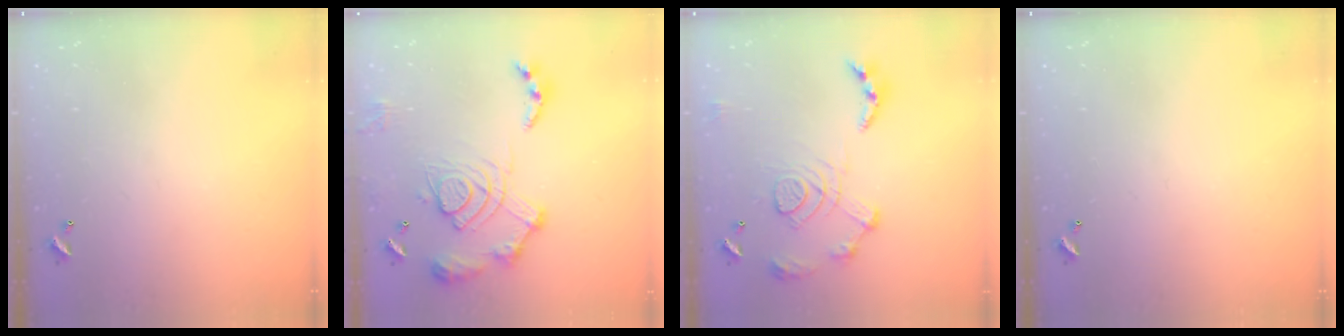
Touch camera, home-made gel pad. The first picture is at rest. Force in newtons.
{"total": 17.1, "press": 17.0, "slide": 1.6}
{"total": 13.9, "press": 13.8, "slide": 1.5}
{"total": 0.0}